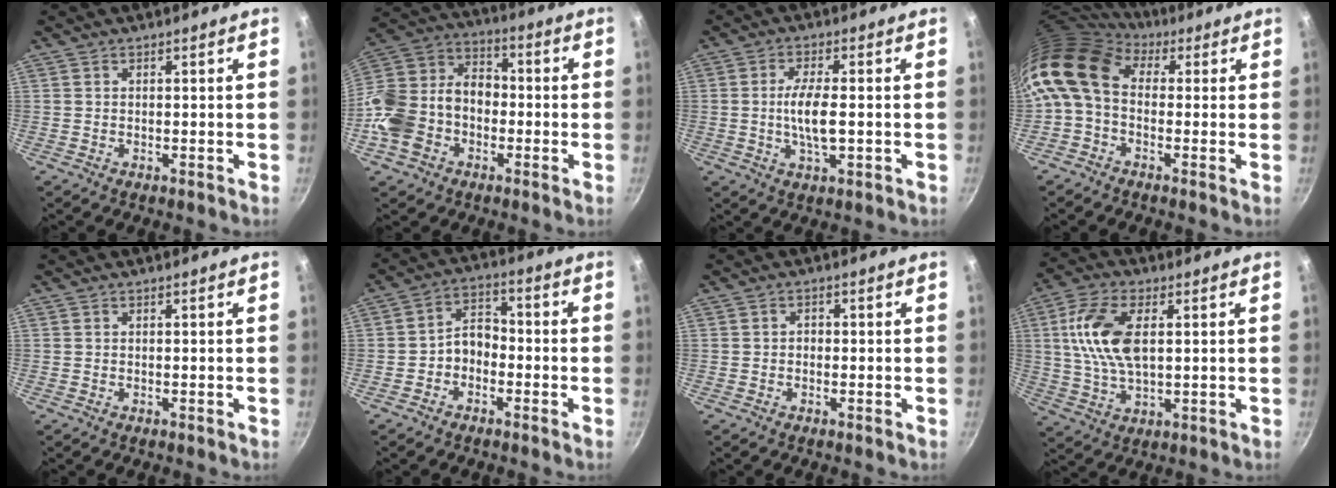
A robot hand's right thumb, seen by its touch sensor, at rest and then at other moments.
{"total": 19.0, "force": [-5.1, 14.4, 11.2], "torque": [-0.205, 0.068, -0.107]}
{"total": 7.2, "force": [-0.6, 2.5, 6.8], "torque": [-0.133, 0.004, -0.016]}
{"total": 12.2, "force": [1.2, 8.8, 8.4], "torque": [-0.158, 0.026, -0.002]}
{"total": 0.0}
{"total": 6.0, "force": [-2.0, 4.5, 3.5], "torque": [-0.033, 0.035, -0.042]}
{"total": 1.1, "force": [-0.3, 0.9, 0.5], "torque": [-0.007, 0.005, -0.006]}
{"total": 12.6, "force": [2.4, 6.6, 10.5], "torque": [-0.201, 0.005, 0.043]}